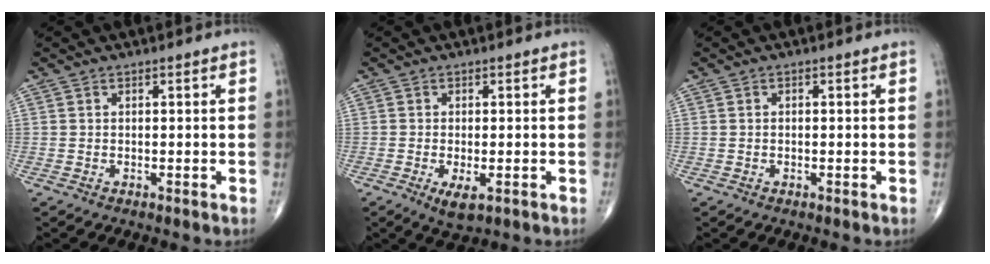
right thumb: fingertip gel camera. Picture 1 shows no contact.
{"total": 3.6, "force": [-1.3, 1.3, 3.1], "torque": [-0.059, -0.010, -0.020]}
{"total": 0.0}